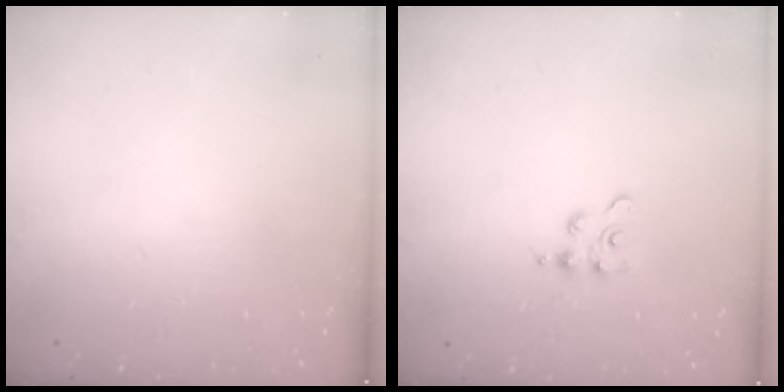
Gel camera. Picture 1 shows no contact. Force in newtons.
{"total": 2.8, "press": 2.8, "slide": 0.4}